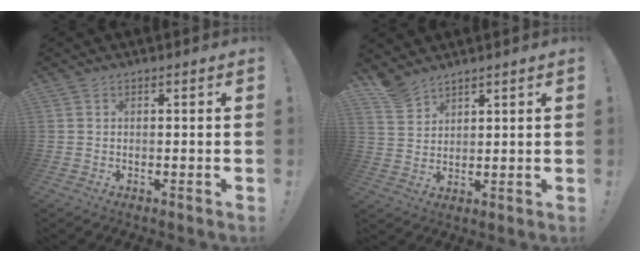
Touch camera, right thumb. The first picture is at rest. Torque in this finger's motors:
{"motor_torque": [-0.36, 0.42, 0.02, 0.54, 0.10]}